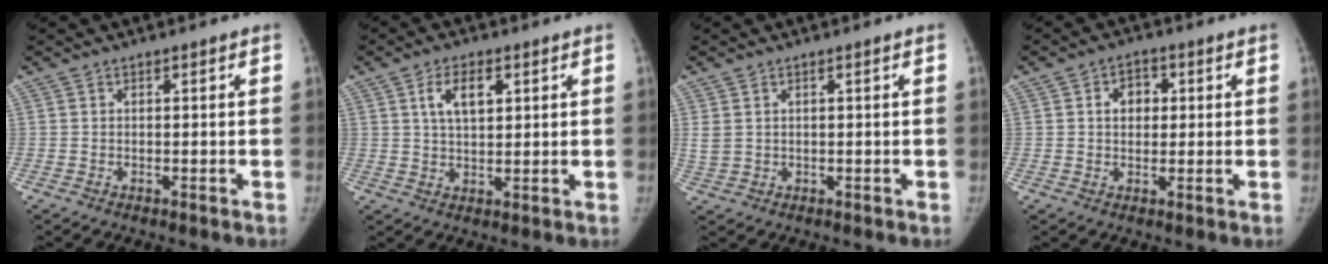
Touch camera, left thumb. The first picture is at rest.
{"total": 6.2, "force": [2.4, 3.3, 4.8], "torque": [-0.073, -0.006, 0.045]}
{"total": 2.5, "force": [0.7, 2.0, 1.4], "torque": [-0.035, 0.001, 0.022]}
{"total": 4.9, "force": [1.0, 3.8, 3.0], "torque": [-0.020, 0.005, 0.013]}